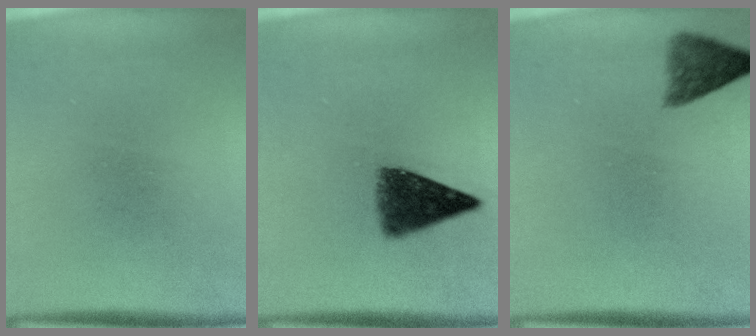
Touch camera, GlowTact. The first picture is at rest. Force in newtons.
{"total": 7.0}
{"total": 3.6}